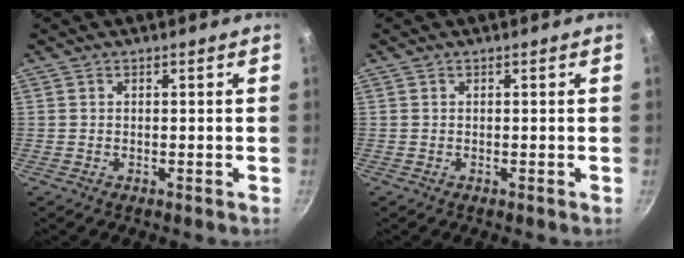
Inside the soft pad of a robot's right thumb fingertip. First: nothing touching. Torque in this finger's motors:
{"motor_torque": [0.00, 0.00, 0.03, 0.02, 0.01]}